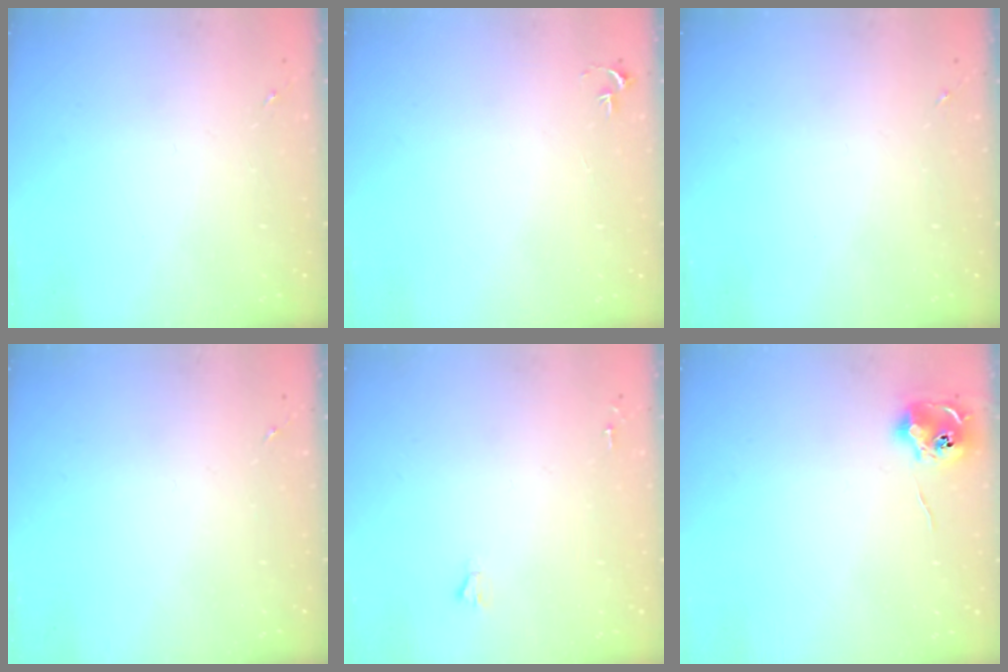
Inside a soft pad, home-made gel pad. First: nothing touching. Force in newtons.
{"total": 2.7, "press": 2.7, "slide": 0.3}
{"total": 0.0}
{"total": 0.0}
{"total": 1.6, "press": 1.6, "slide": 0.1}
{"total": 8.8, "press": 8.8, "slide": 0.1}